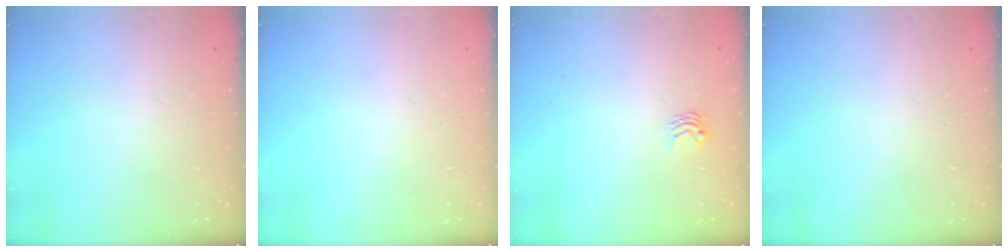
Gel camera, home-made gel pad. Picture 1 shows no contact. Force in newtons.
{"total": 0.0}
{"total": 3.0, "press": 3.0, "slide": 0.3}
{"total": 0.0}